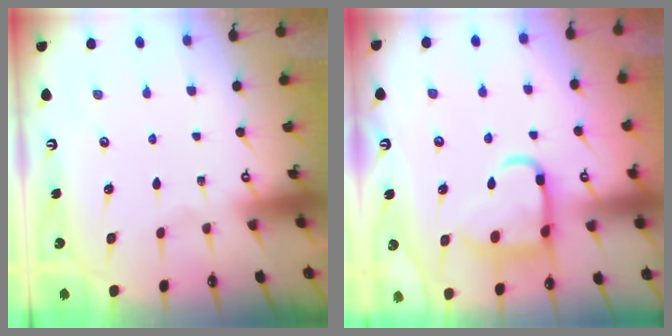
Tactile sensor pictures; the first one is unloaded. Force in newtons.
{"total": 13.8, "press": 13.7, "slide": 1.5}